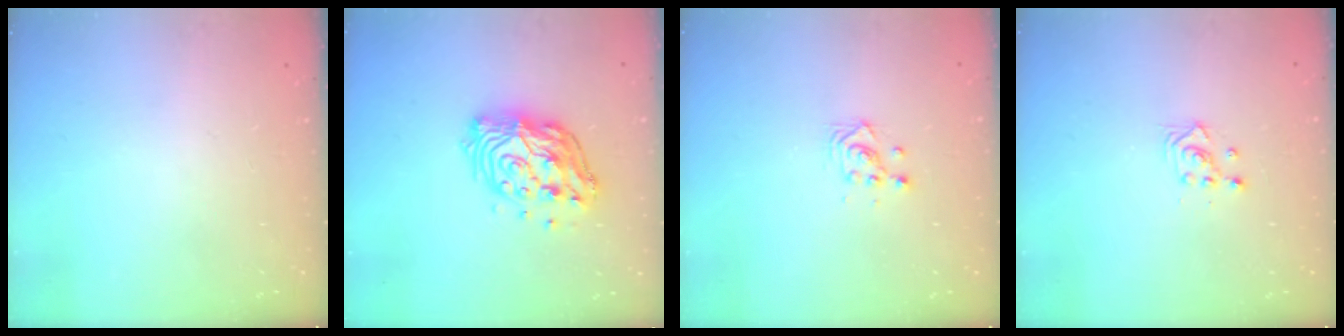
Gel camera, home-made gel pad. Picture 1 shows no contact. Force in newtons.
{"total": 13.4, "press": 13.3, "slide": 1.6}
{"total": 3.2, "press": 3.2, "slide": 0.2}
{"total": 2.3, "press": 2.3, "slide": 0.3}